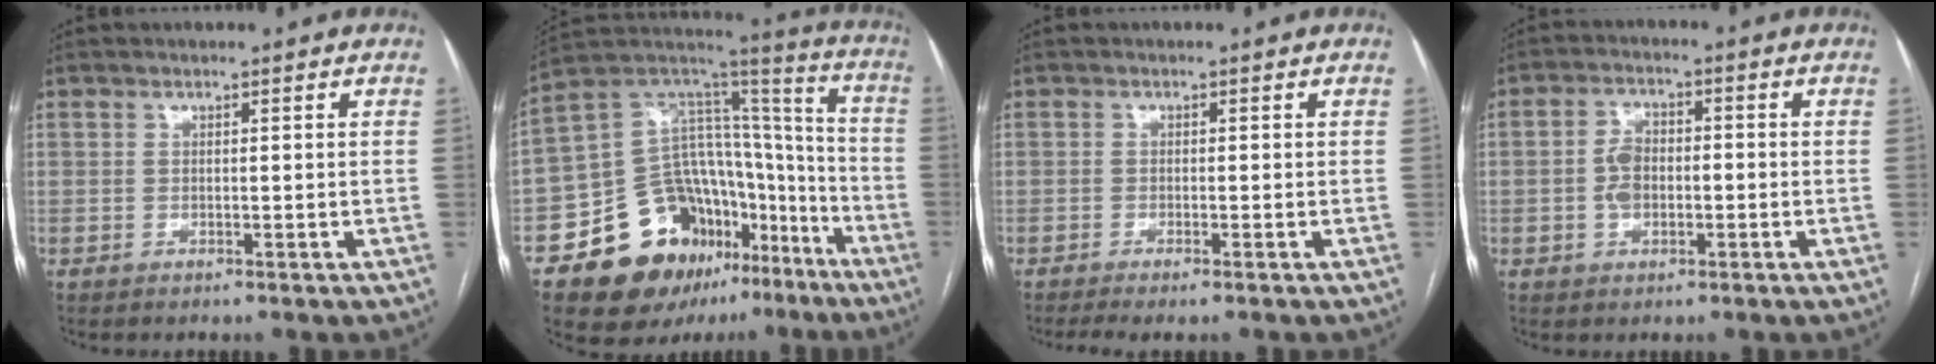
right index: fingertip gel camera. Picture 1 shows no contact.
{"total": 22.9, "force": [-13.1, 13.9, 12.6], "torque": [-0.178, 0.091, -0.201]}
{"total": 5.2, "force": [-3.9, 0.1, 3.6], "torque": [-0.059, -0.009, -0.063]}
{"total": 4.5, "force": [-0.9, 3.0, 3.3], "torque": [-0.068, 0.013, -0.017]}